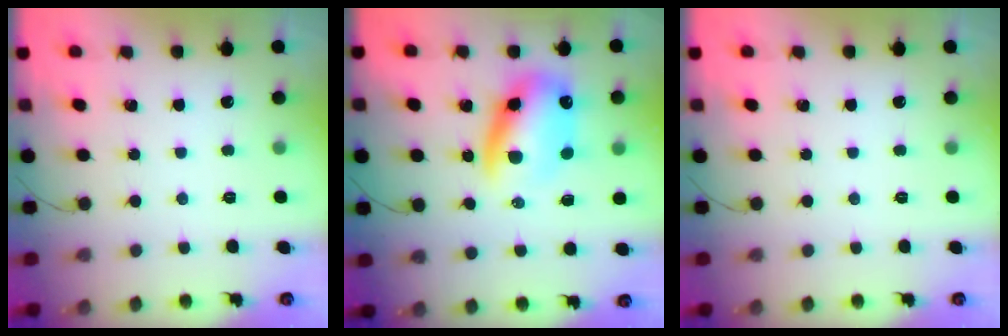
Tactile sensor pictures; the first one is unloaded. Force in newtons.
{"total": 12.9, "press": 12.5, "slide": 3.2}
{"total": 0.0}